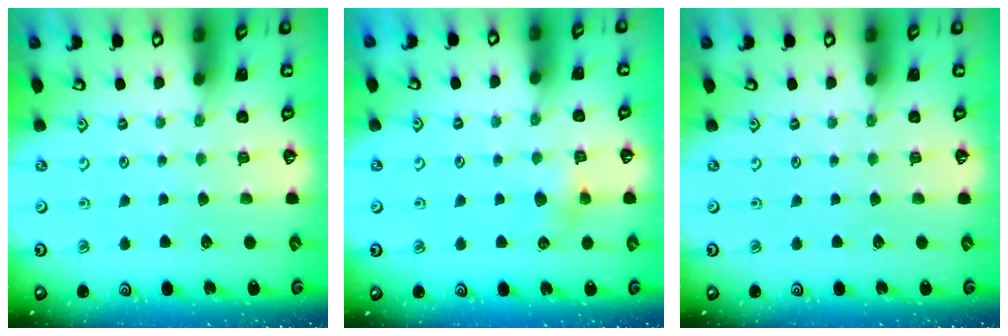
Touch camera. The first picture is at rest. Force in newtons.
{"total": 6.2, "press": 6.2, "slide": 0.6}
{"total": 0.0}